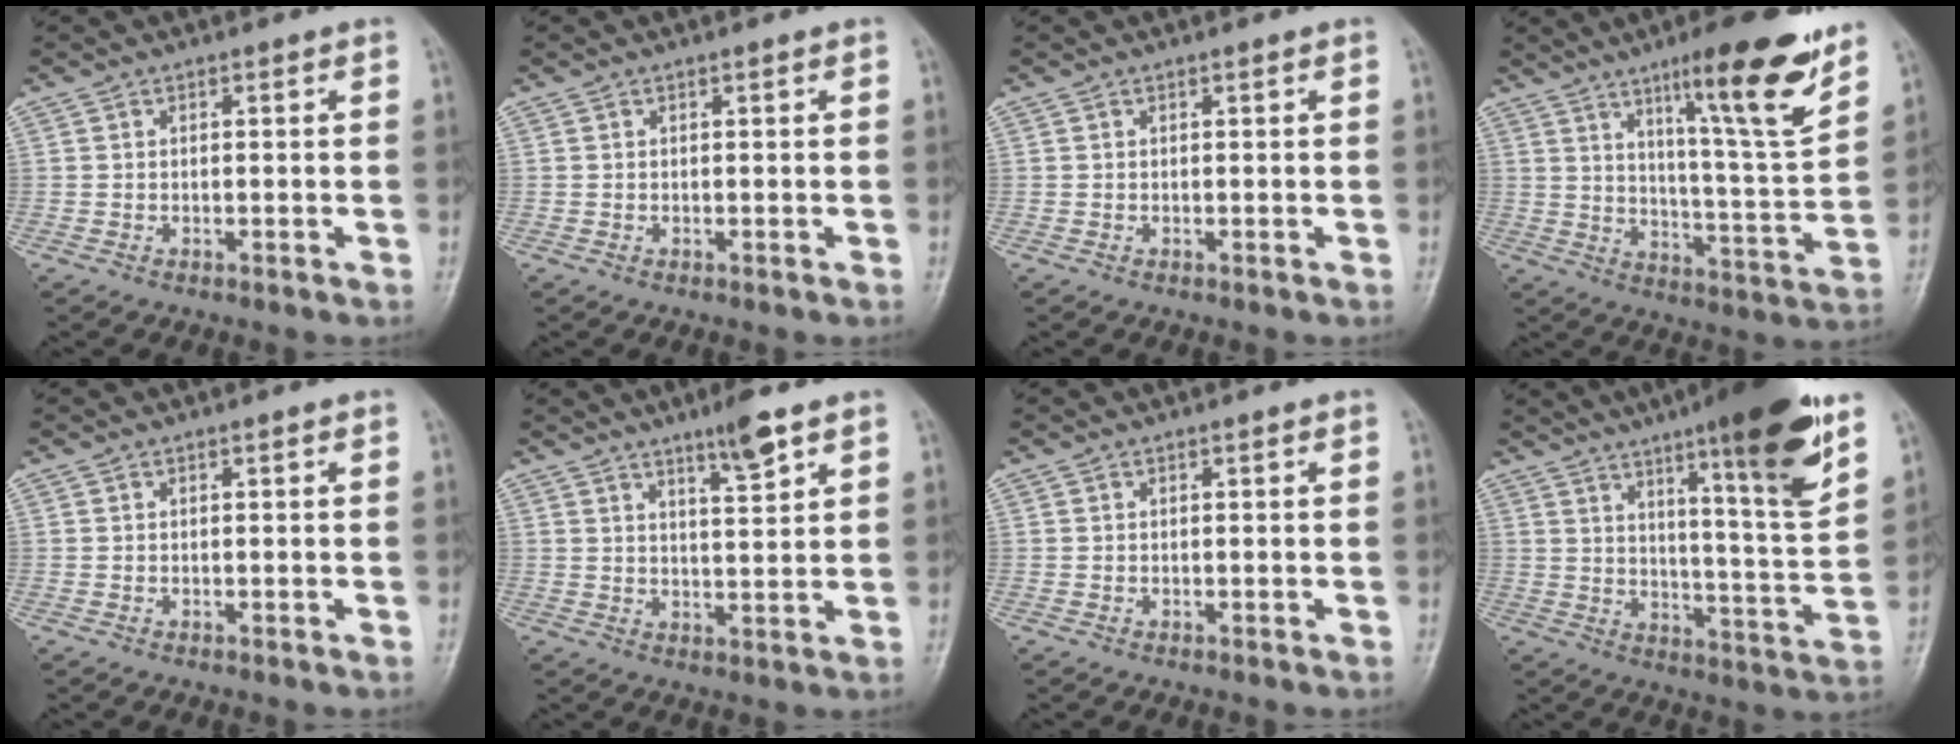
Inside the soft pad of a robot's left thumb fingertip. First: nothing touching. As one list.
[{"total": 0.0}, {"total": 0.0}, {"total": 17.0, "force": [10.6, 2.2, 13.1], "torque": [-0.177, -0.066, 0.166]}, {"total": 0.0}, {"total": 5.5, "force": [3.8, 0.6, 3.9], "torque": [-0.060, -0.025, 0.063]}, {"total": 0.0}, {"total": 18.7, "force": [10.7, 2.4, 15.1], "torque": [-0.197, -0.059, 0.160]}]